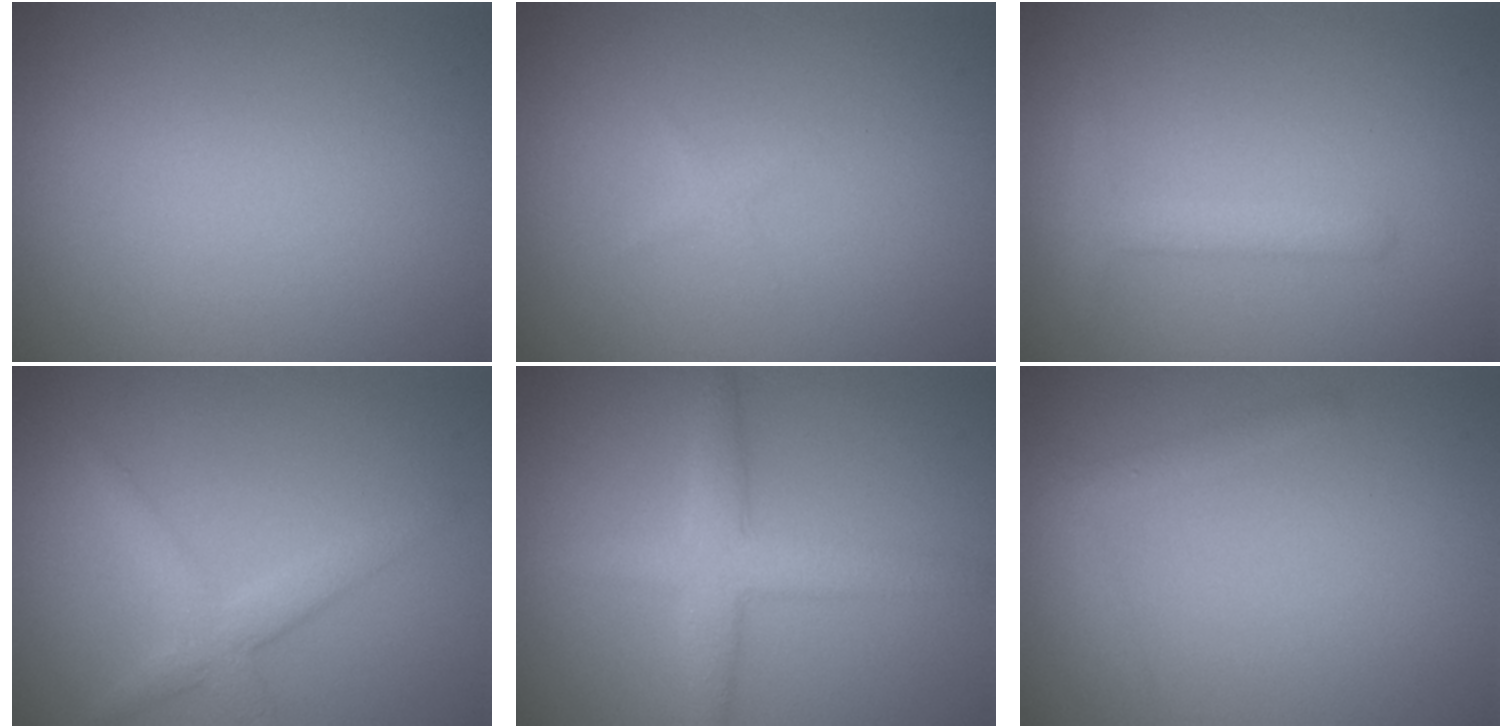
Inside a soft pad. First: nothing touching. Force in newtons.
{"total": 0.6, "press": 0.6, "slide": 0.0}
{"total": 1.8, "press": 1.8, "slide": 0.1}
{"total": 2.6, "press": 2.6, "slide": 0.2}
{"total": 3.6, "press": 3.6, "slide": 0.1}
{"total": 1.3, "press": 1.3, "slide": 0.1}